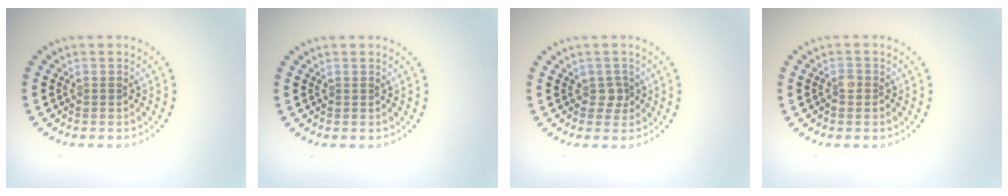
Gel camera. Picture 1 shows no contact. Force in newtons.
{"total": 0.0}
{"total": 1.3, "press": 1.0, "slide": 0.8}
{"total": 0.9, "press": 0.8, "slide": 0.4}